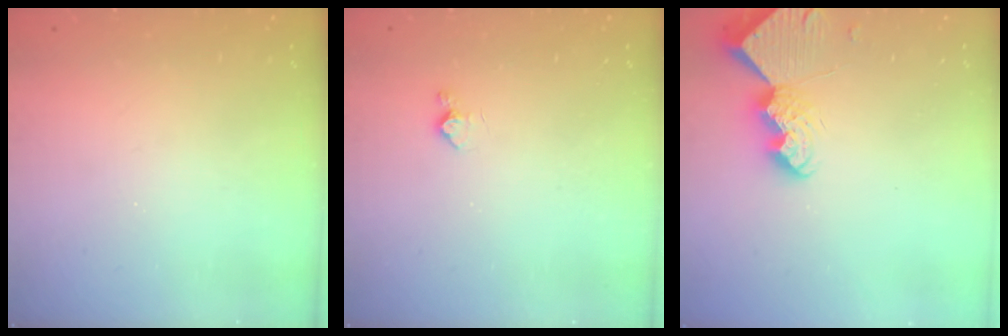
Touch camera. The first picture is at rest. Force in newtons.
{"total": 3.6, "press": 3.5, "slide": 0.6}
{"total": 8.5, "press": 8.4, "slide": 0.7}